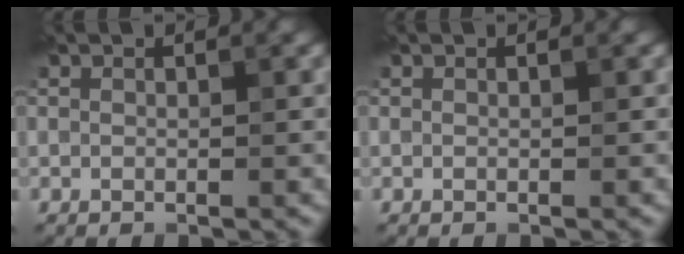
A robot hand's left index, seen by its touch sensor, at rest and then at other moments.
{"total": 0.0}